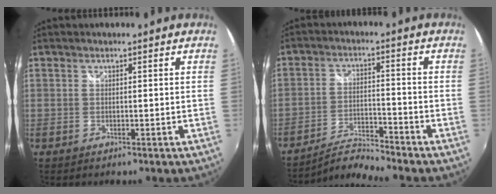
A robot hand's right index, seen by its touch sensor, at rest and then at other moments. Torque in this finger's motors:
{"motor_torque": [-0.01, -0.10, -0.06, 0.00]}